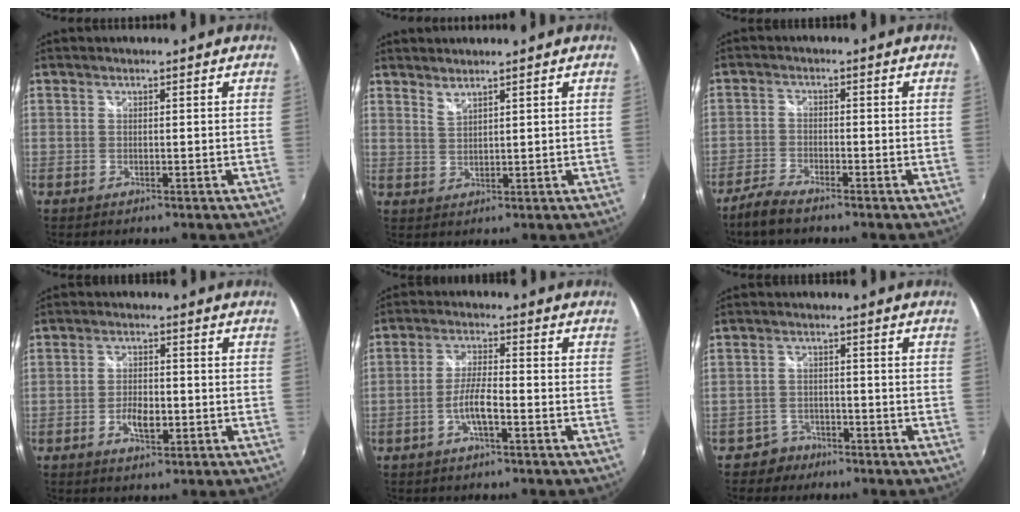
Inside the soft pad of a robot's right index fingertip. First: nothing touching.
{"total": 2.0, "force": [1.9, 0.1, 0.7], "torque": [-0.011, 0.001, 0.034]}
{"total": 5.2, "force": [-4.3, 1.3, 2.6], "torque": [-0.077, -0.007, -0.088]}
{"total": 4.3, "force": [-1.4, 2.2, 3.4], "torque": [-0.070, -0.002, -0.025]}
{"total": 5.0, "force": [-2.3, 0.8, 4.3], "torque": [-0.089, 0.002, -0.043]}
{"total": 4.2, "force": [-3.0, 3.0, -0.2], "torque": [-0.007, 0.015, -0.055]}